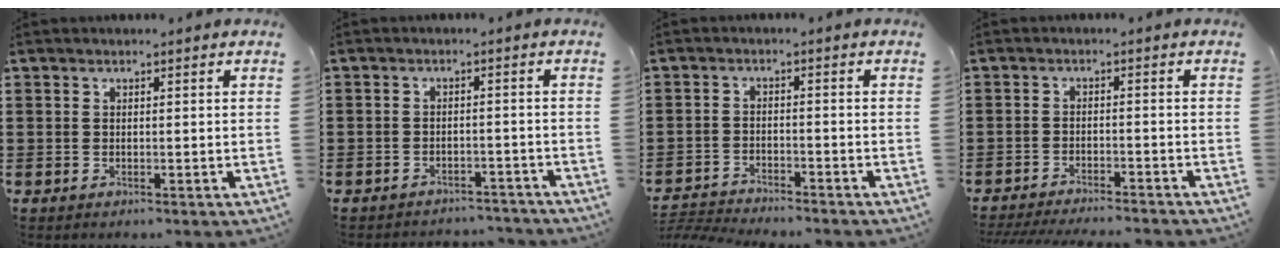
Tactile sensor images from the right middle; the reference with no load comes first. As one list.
[{"total": 2.7, "force": [-2.6, 0.4, -0.3], "torque": [-0.002, 0.003, -0.059]}, {"total": 3.4, "force": [-3.4, 0.1, 0.1], "torque": [-0.014, -0.002, -0.076]}, {"total": 3.2, "force": [-3.2, 0.0, 0.5], "torque": [-0.017, -0.003, -0.068]}]